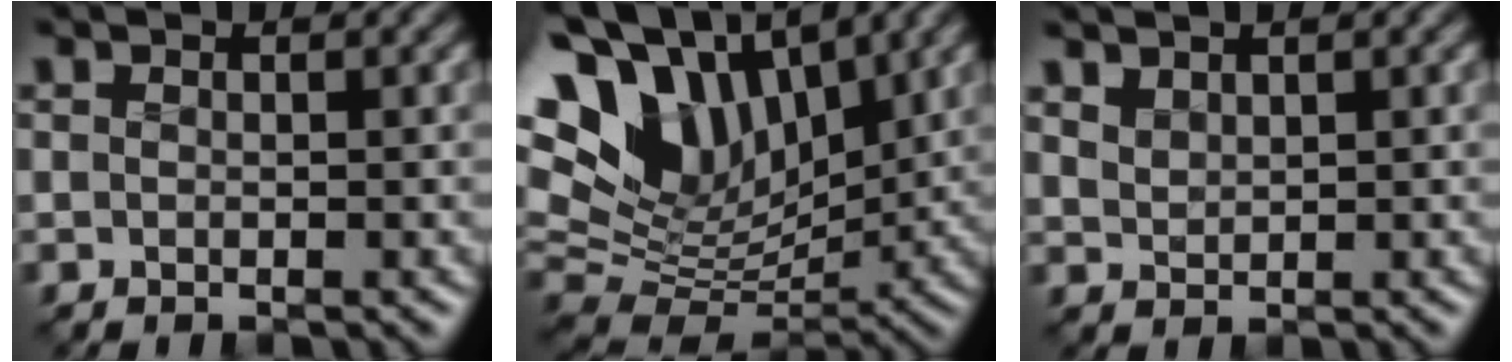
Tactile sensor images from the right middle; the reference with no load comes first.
{"total": 13.6, "force": [6.0, 8.3, 8.9], "torque": [-0.192, 0.015, 0.119]}
{"total": 1.6, "force": [1.3, 0.6, 0.6], "torque": [-0.021, 0.000, 0.032]}